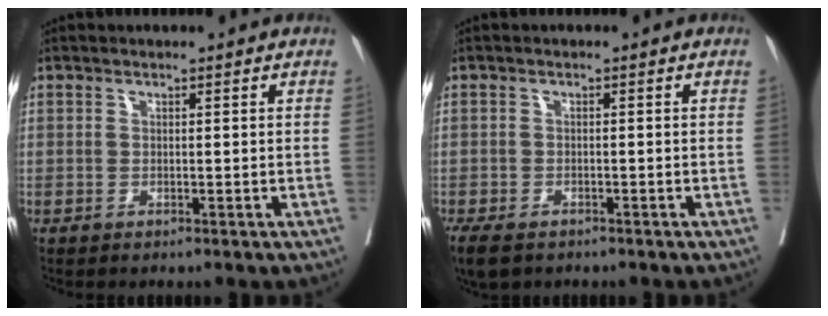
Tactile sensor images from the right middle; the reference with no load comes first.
{"total": 6.3, "force": [-4.4, 3.2, 3.2], "torque": [-0.064, -0.011, -0.069]}